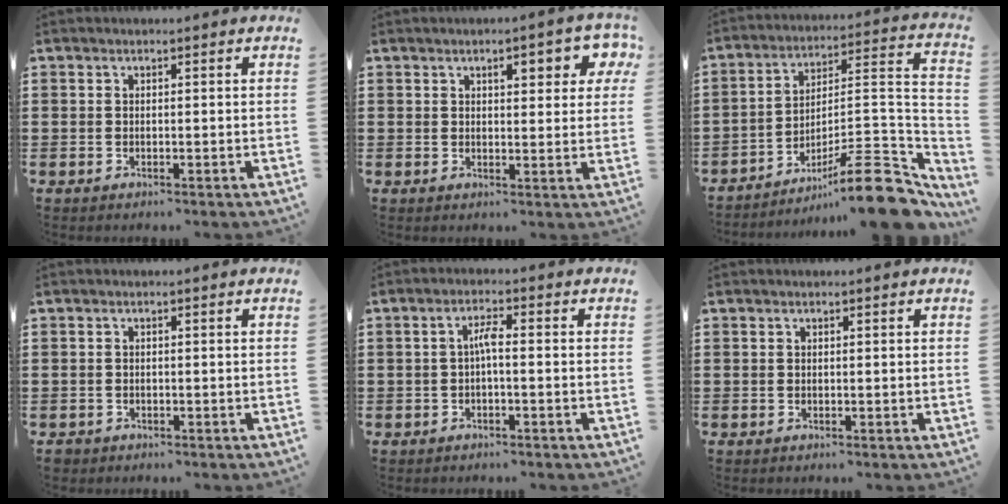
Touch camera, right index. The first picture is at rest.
{"total": 4.4, "force": [2.0, 1.6, 3.6], "torque": [-0.051, 0.000, 0.026]}
{"total": 12.9, "force": [-9.1, 2.6, 8.8], "torque": [-0.116, 0.029, -0.165]}
{"total": 0.9, "force": [-0.8, 0.4, -0.1], "torque": [-0.001, 0.001, -0.019]}
{"total": 2.5, "force": [-0.5, 0.3, 2.5], "torque": [-0.048, 0.003, -0.012]}
{"total": 0.0}